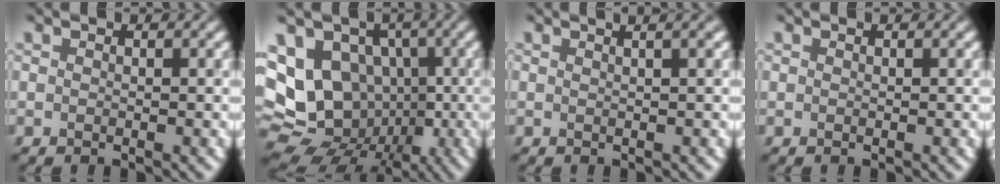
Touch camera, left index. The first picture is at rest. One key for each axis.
{"total": 13.7, "fx": -0.3, "fy": 11.5, "fz": 7.4, "tx": -0.145, "ty": -0.009, "tz": -0.011}
{"total": 2.9, "fx": 1.4, "fy": 1.2, "fz": 2.3, "tx": -0.011, "ty": 0.019, "tz": -0.005}
{"total": 0.0}